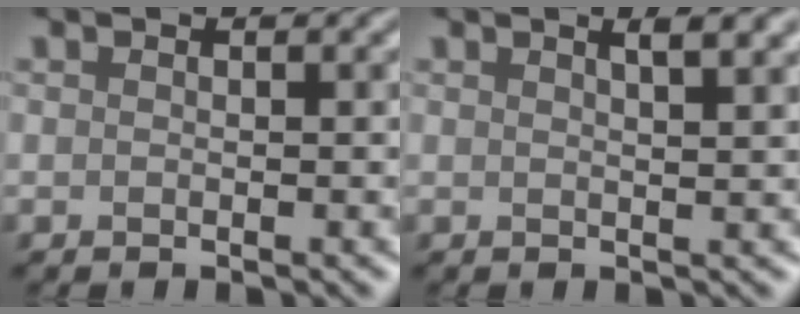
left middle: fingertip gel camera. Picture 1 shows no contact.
{"total": 4.3, "force": [2.6, 1.7, 2.9], "torque": [-0.006, 0.030, 0.008]}